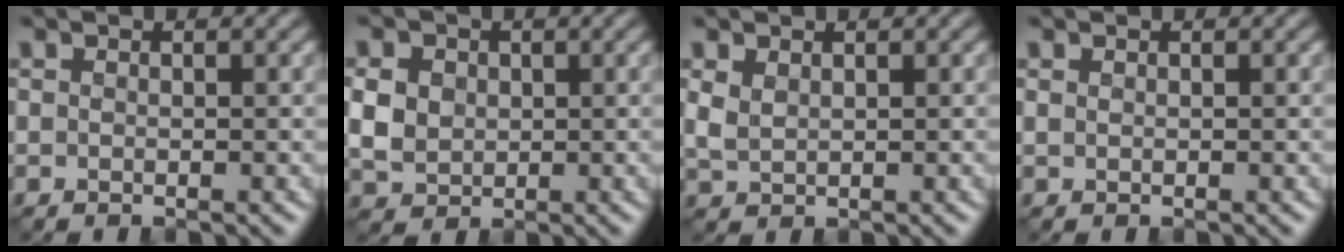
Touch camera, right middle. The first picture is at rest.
{"total": 3.6, "force": [0.4, 3.1, 1.8], "torque": [-0.047, -0.001, 0.007]}
{"total": 1.6, "force": [0.7, 1.0, 1.0], "torque": [-0.028, -0.003, 0.020]}
{"total": 0.0}